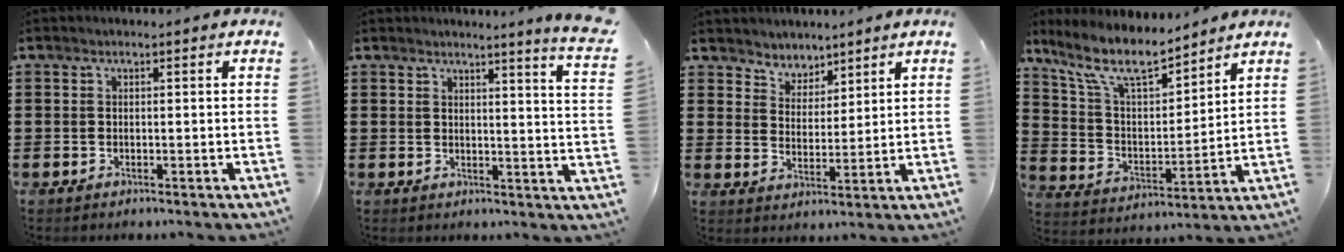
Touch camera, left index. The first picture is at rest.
{"total": 4.1, "force": [3.5, -1.3, 1.6], "torque": [-0.035, -0.030, 0.057]}
{"total": 4.1, "force": [3.6, 1.8, -0.7], "torque": [-0.008, -0.008, 0.067]}
{"total": 10.2, "force": [8.4, 2.4, 5.3], "torque": [-0.136, -0.040, 0.148]}